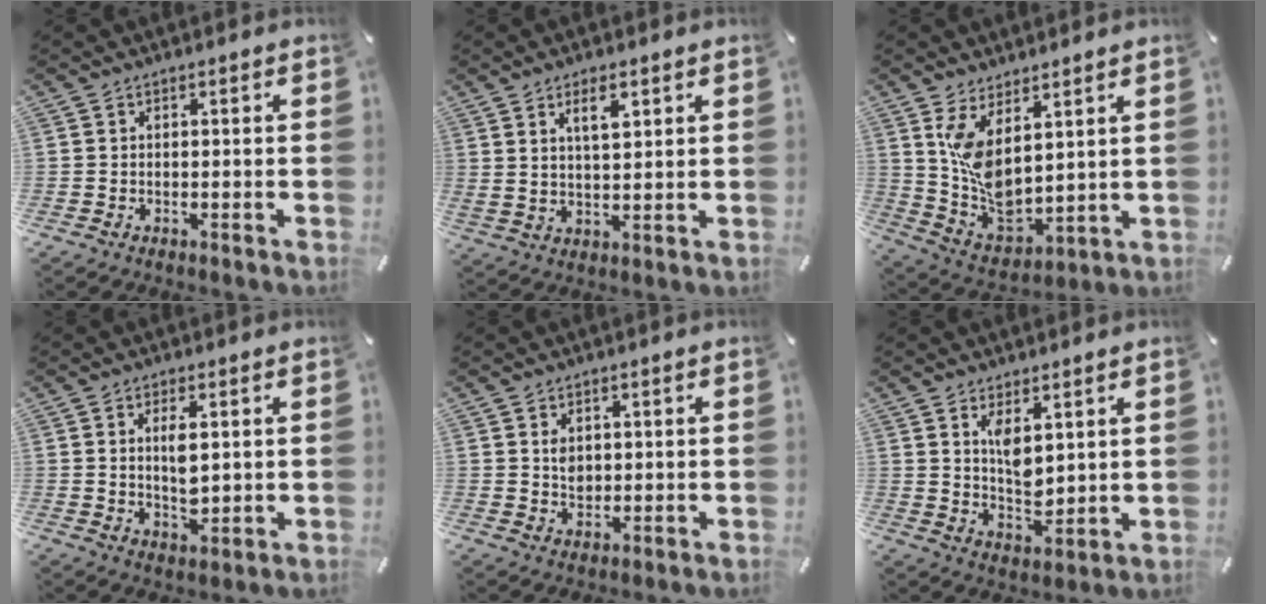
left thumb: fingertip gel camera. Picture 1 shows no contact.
{"total": 6.1, "force": [3.6, 2.0, 4.5], "torque": [-0.072, -0.015, 0.059]}
{"total": 9.4, "force": [4.6, 5.0, 6.5], "torque": [-0.134, -0.039, 0.094]}
{"total": 5.4, "force": [1.2, 2.5, 4.7], "torque": [-0.087, -0.005, 0.015]}
{"total": 3.4, "force": [1.0, 2.8, 1.7], "torque": [-0.022, -0.001, 0.015]}
{"total": 6.7, "force": [3.7, 3.5, 4.4], "torque": [-0.067, -0.025, 0.062]}